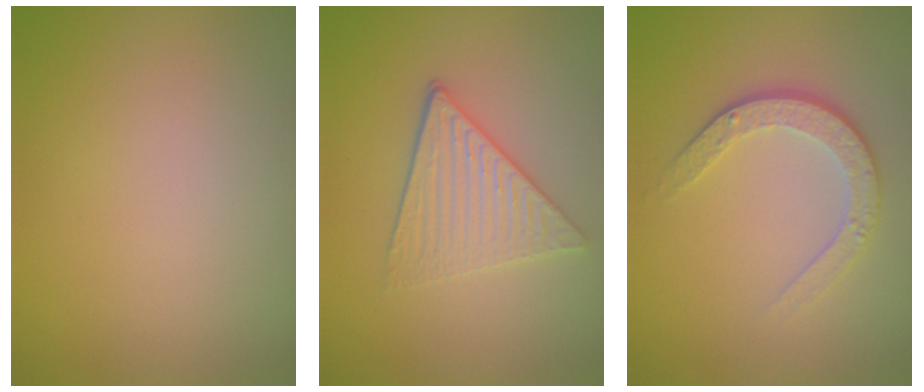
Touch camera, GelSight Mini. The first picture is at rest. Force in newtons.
{"total": 3.8, "press": 3.3, "slide": 2.0}
{"total": 3.5, "press": 2.6, "slide": 2.3}